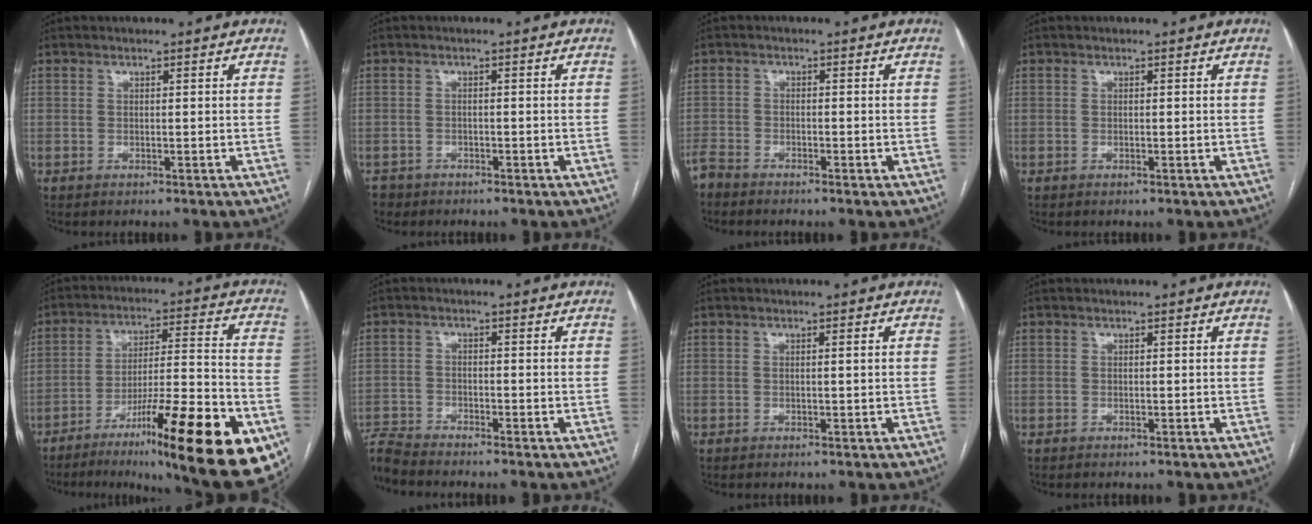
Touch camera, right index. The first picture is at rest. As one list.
[{"total": 2.4, "force": [-2.0, 1.4, -0.2], "torque": [-0.002, 0.002, -0.036]}, {"total": 2.4, "force": [-2.3, 0.5, 0.2], "torque": [0.001, -0.005, -0.047]}, {"total": 0.0}, {"total": 24.3, "force": [-12.9, 2.4, 20.4], "torque": [-0.218, -0.002, -0.197]}, {"total": 4.3, "force": [-4.3, -0.5, 0.2], "torque": [-0.005, -0.012, -0.083]}, {"total": 0.7, "force": [0.1, -0.1, 0.6], "torque": [-0.010, 0.000, 0.001]}, {"total": 0.0}]